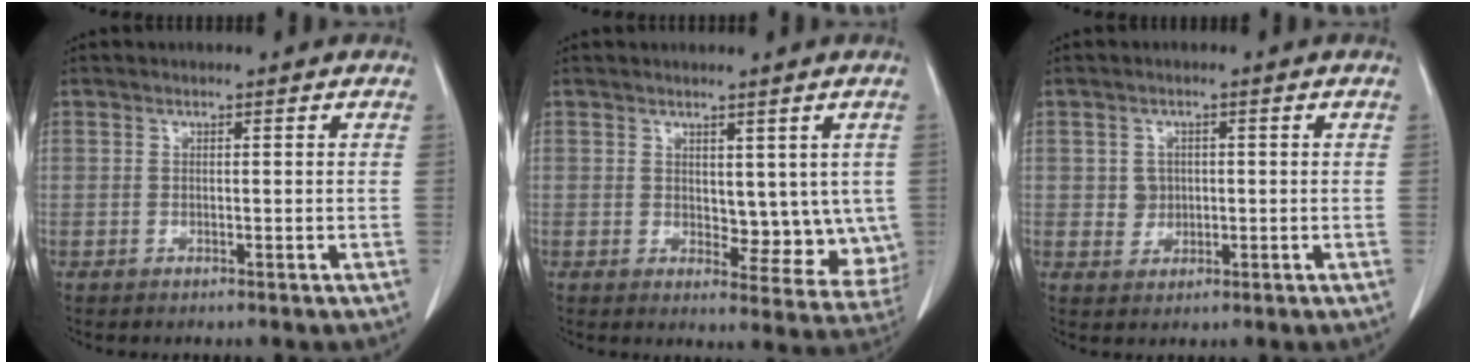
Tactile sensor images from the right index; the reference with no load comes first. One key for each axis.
{"total": 8.1, "fx": 1.2, "fy": 4.4, "fz": 6.6, "tx": -0.061, "ty": -0.011, "tz": 0.024}
{"total": 2.6, "fx": 0.2, "fy": 2.4, "fz": 0.9, "tx": -0.012, "ty": 0.002, "tz": 0.007}